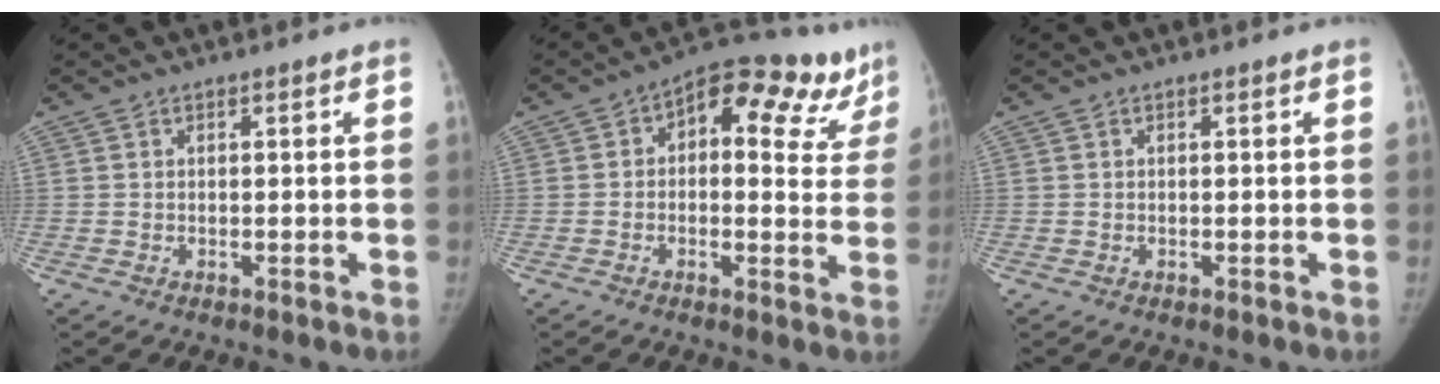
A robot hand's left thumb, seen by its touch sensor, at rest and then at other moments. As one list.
[{"total": 16.1, "force": [8.1, 8.9, 10.7], "torque": [-0.088, 0.010, 0.091]}, {"total": 0.0}]